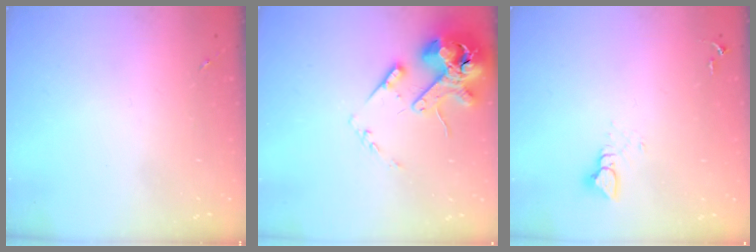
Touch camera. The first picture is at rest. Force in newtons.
{"total": 15.9, "press": 15.7, "slide": 2.5}
{"total": 3.5, "press": 3.5, "slide": 0.2}